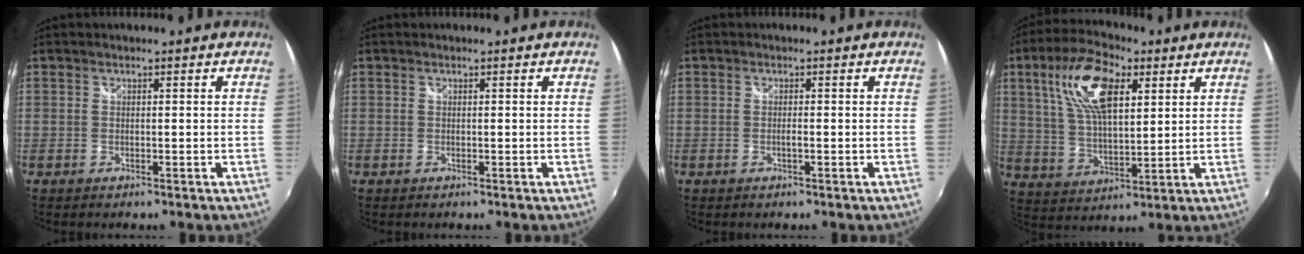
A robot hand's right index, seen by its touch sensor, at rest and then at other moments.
{"total": 0.0}
{"total": 0.8, "force": [-0.3, 0.0, 0.8], "torque": [-0.015, 0.000, -0.007]}
{"total": 14.8, "force": [6.1, 6.5, 11.8], "torque": [-0.228, 0.021, 0.115]}